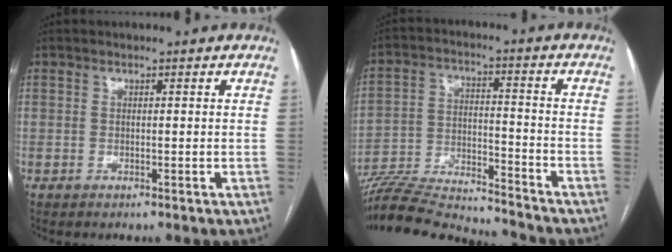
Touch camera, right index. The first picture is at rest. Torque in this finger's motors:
{"motor_torque": [-0.45, -0.57, -1.05, -0.21]}